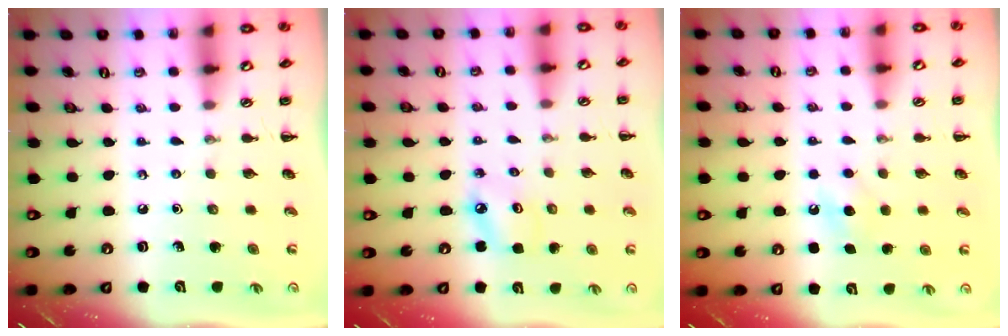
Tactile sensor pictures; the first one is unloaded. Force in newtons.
{"total": 3.6, "press": 3.5, "slide": 0.5}
{"total": 6.2, "press": 6.0, "slide": 1.6}